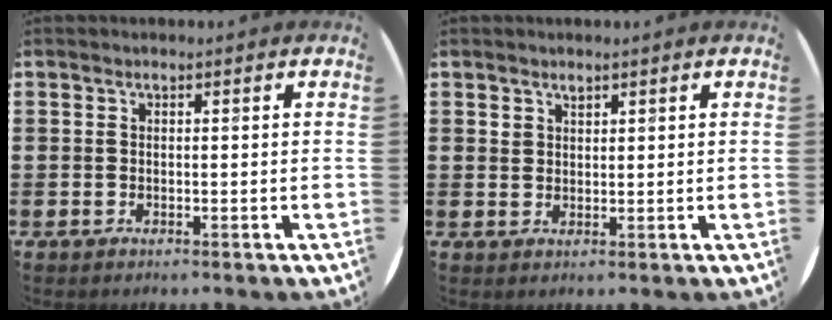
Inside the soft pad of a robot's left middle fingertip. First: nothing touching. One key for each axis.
{"total": 1.2, "fx": 1.1, "fy": 0.4, "fz": -0.1, "tx": 0.016, "ty": -0.004, "tz": 0.018}